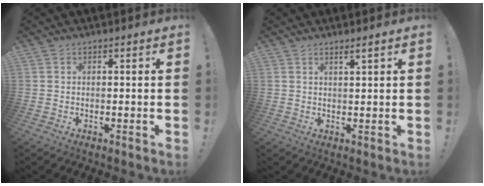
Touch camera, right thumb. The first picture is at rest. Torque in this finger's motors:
{"motor_torque": [-0.06, -0.43, 0.09, 0.22, 0.12]}